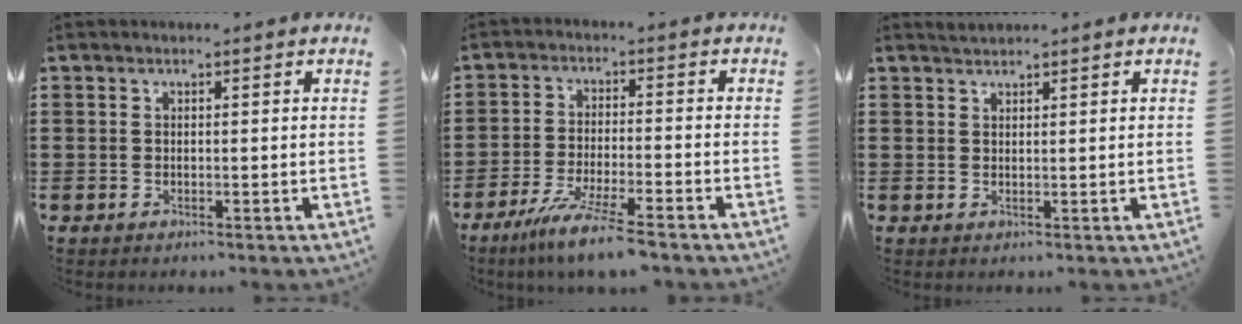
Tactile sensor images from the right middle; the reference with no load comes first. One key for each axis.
{"total": 7.1, "fx": -5.8, "fy": -0.5, "fz": 4.1, "tx": -0.087, "ty": -0.022, "tz": -0.108}
{"total": 1.0, "fx": 1.0, "fy": -0.1, "fz": 0.0, "tx": -0.002, "ty": -0.002, "tz": 0.020}